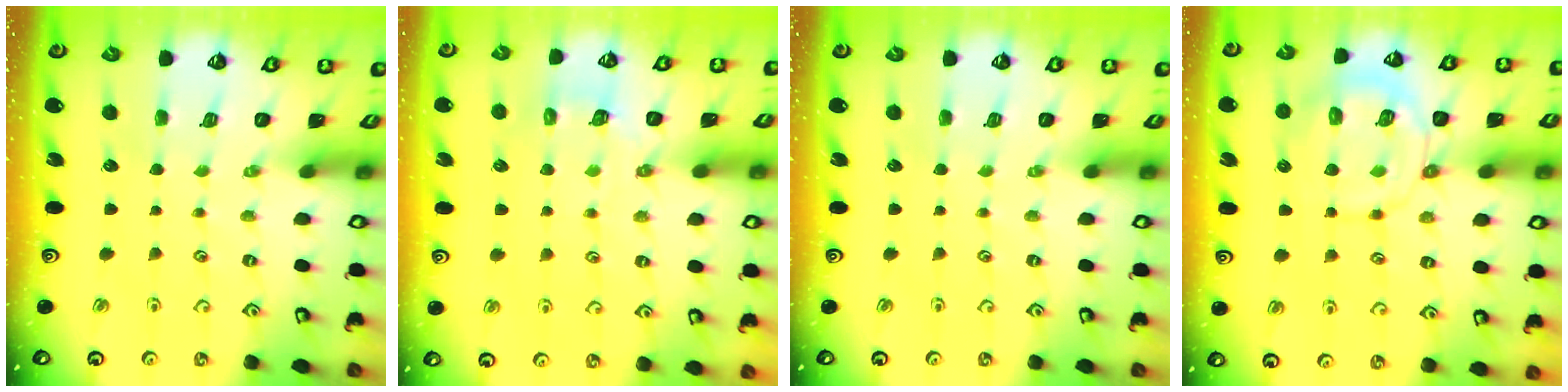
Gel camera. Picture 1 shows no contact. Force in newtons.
{"total": 5.2, "press": 5.0, "slide": 1.2}
{"total": 0.0}
{"total": 9.4, "press": 9.4, "slide": 1.1}